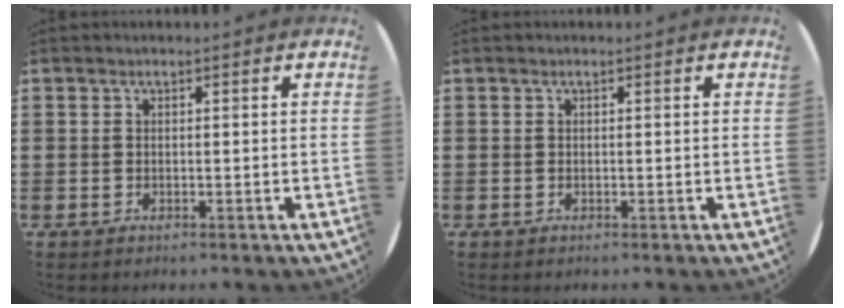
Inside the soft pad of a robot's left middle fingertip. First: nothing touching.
{"total": 0.0}